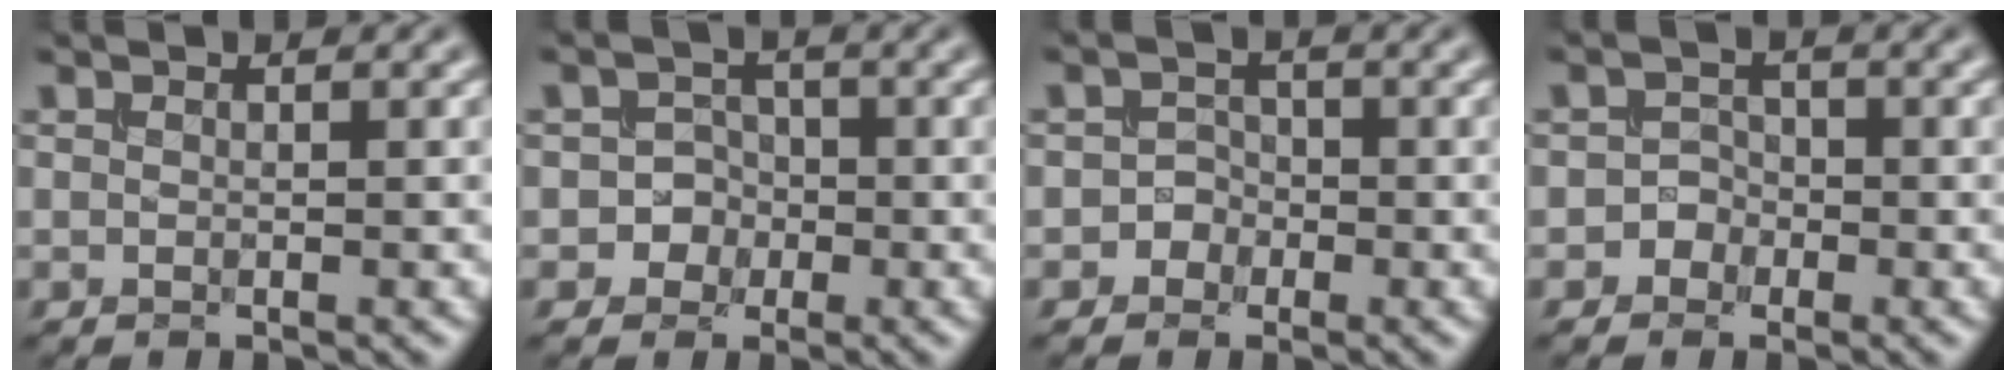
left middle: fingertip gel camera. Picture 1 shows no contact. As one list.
[{"total": 2.5, "force": [-0.8, 2.3, 0.3], "torque": [0.018, 0.006, -0.025]}, {"total": 1.6, "force": [-0.7, 1.4, 0.1], "torque": [0.018, 0.007, -0.021]}, {"total": 1.5, "force": [-0.8, 1.3, 0.1], "torque": [0.019, 0.007, -0.023]}]